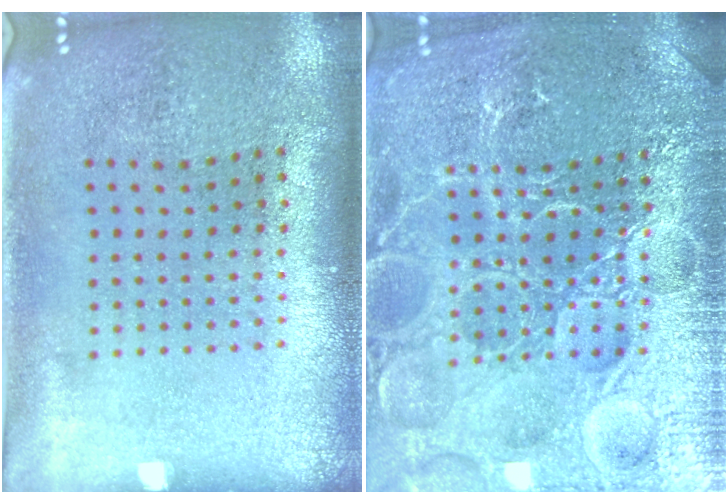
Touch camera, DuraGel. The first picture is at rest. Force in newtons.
{"total": 7.2, "press": 7.2, "slide": 0.9}